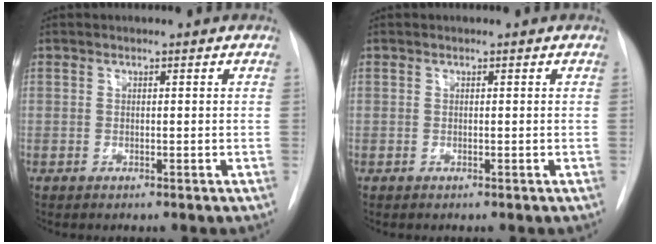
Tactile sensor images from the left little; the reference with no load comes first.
{"total": 0.0}